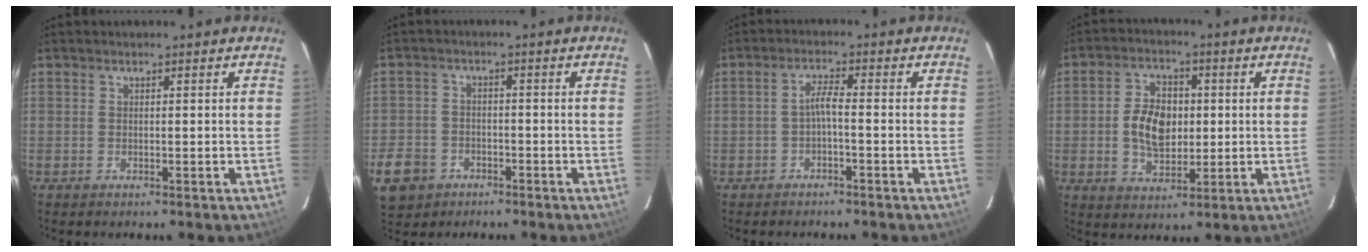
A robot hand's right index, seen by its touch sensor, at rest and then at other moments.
{"total": 9.2, "force": [-4.6, 7.3, 3.2], "torque": [-0.099, 0.014, -0.071]}
{"total": 2.4, "force": [-1.2, 0.1, 2.1], "torque": [-0.046, 0.007, -0.023]}
{"total": 9.0, "force": [0.0, 6.1, 6.7], "torque": [-0.129, 0.015, 0.005]}